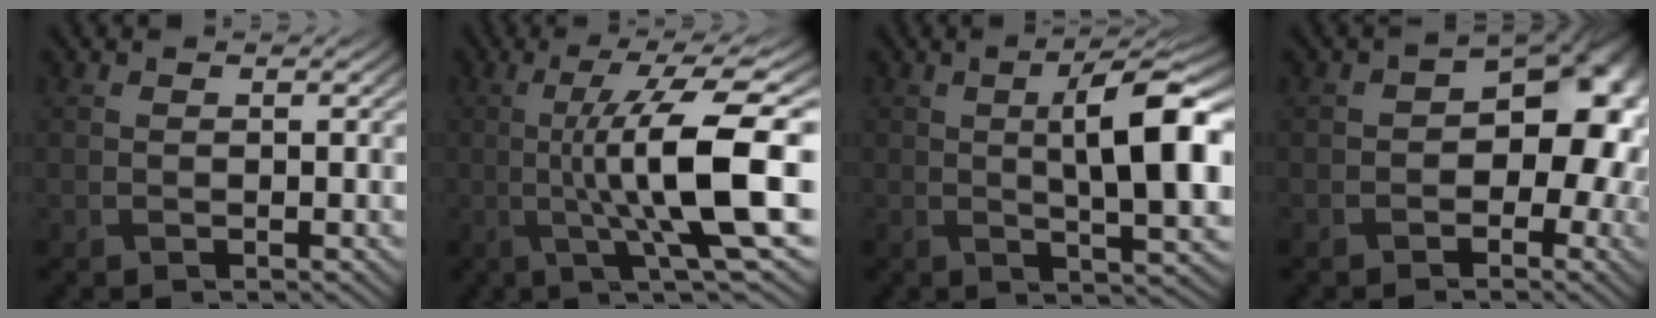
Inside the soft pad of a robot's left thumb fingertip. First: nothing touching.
{"total": 12.3, "force": [-1.0, 2.2, 12.0], "torque": [-0.193, 0.015, -0.016]}
{"total": 10.5, "force": [1.2, 3.1, 9.9], "torque": [-0.156, 0.000, 0.022]}
{"total": 9.2, "force": [-1.1, 6.2, 6.7], "torque": [-0.058, -0.009, -0.018]}